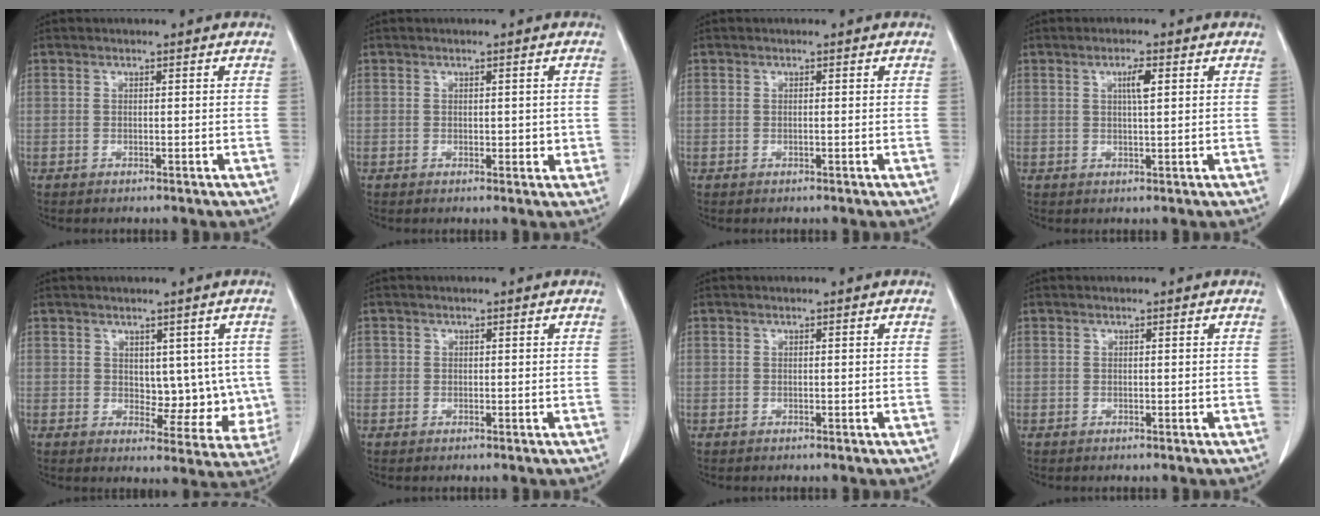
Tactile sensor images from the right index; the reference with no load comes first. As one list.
[{"total": 2.2, "force": [0.1, 1.4, 1.7], "torque": [-0.020, 0.002, 0.007]}, {"total": 0.0}, {"total": 2.7, "force": [0.9, 0.2, 2.5], "torque": [-0.043, 0.000, 0.015]}, {"total": 6.9, "force": [0.9, 4.4, 5.3], "torque": [-0.044, 0.004, 0.024]}, {"total": 0.7, "force": [0.1, 0.7, 0.0], "torque": [0.010, 0.004, -0.001]}, {"total": 0.0}, {"total": 0.0}]